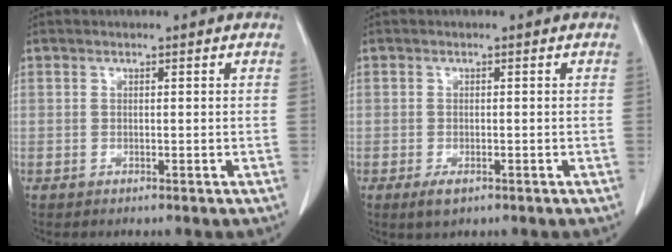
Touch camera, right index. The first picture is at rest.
{"total": 1.5, "force": [-0.8, 0.7, 1.1], "torque": [-0.019, -0.002, -0.011]}